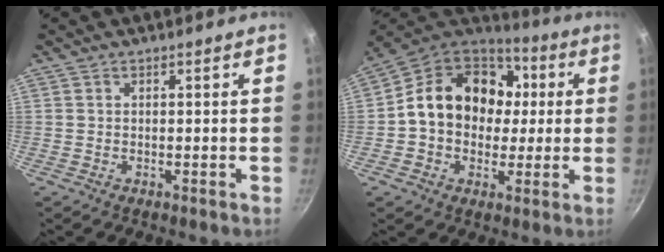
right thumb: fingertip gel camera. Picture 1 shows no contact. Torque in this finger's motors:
{"motor_torque": [0.37, 0.37, 0.95, -0.58, 0.19]}